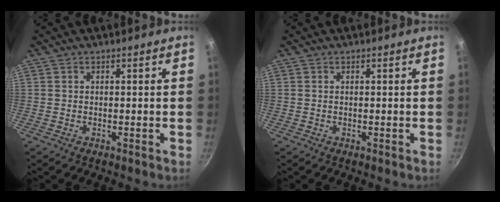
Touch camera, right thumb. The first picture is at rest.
{"total": 0.0}